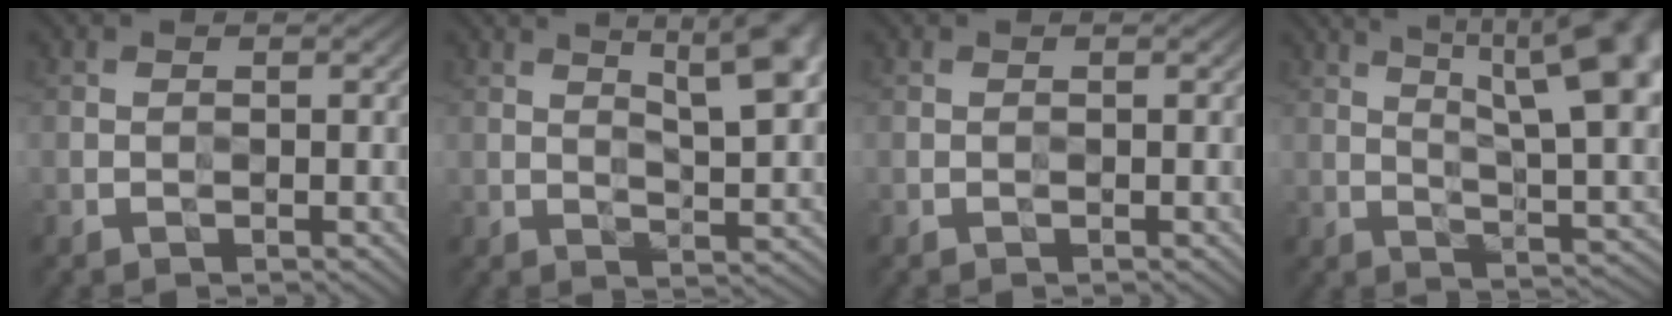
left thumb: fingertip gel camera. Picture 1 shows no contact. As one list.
[{"total": 7.2, "force": [4.2, 1.8, 5.6], "torque": [-0.071, 0.009, 0.065]}, {"total": 0.0}, {"total": 14.9, "force": [6.5, 4.8, 12.5], "torque": [-0.154, 0.033, 0.094]}]